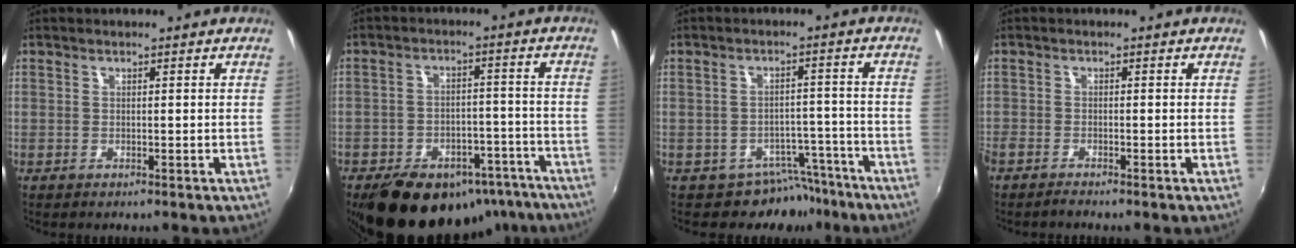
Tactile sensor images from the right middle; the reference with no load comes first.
{"total": 21.3, "force": [-15.6, 11.0, 9.4], "torque": [-0.176, 0.022, -0.190]}
{"total": 6.7, "force": [-5.4, 3.8, 1.1], "torque": [-0.014, 0.028, -0.063]}
{"total": 1.8, "force": [-1.7, 0.1, 0.5], "torque": [-0.018, -0.008, -0.035]}